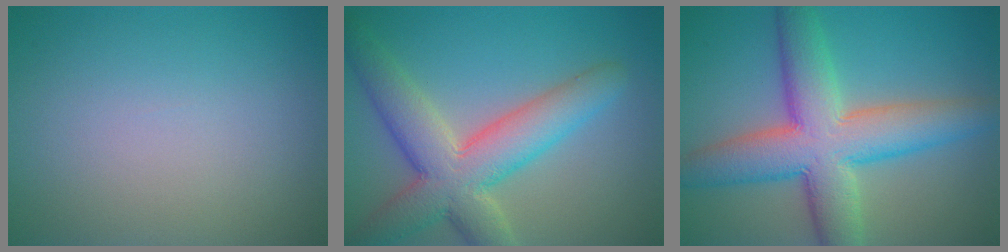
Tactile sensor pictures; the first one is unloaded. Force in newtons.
{"total": 8.0, "press": 8.0, "slide": 0.5}
{"total": 9.6, "press": 9.6, "slide": 0.5}